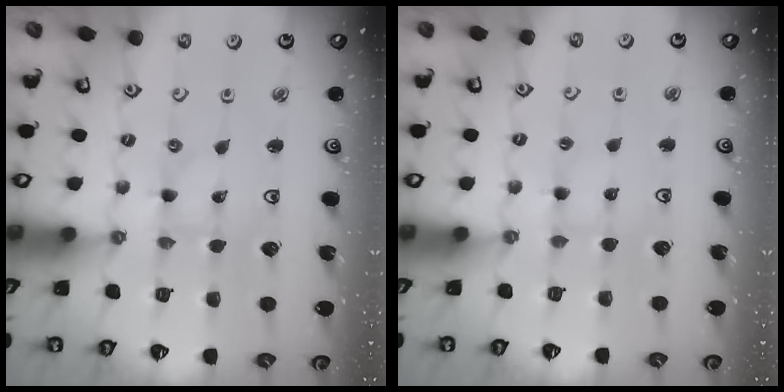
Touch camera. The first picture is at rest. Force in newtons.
{"total": 1.8, "press": 1.8, "slide": 0.2}